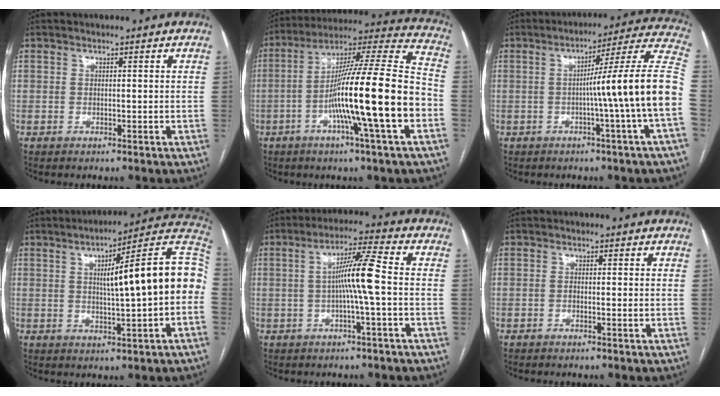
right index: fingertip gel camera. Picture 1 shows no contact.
{"total": 21.1, "force": [-5.9, -0.3, 20.2], "torque": [-0.332, -0.001, -0.108]}
{"total": 15.4, "force": [-2.4, -2.8, 15.0], "torque": [-0.195, 0.016, -0.043]}
{"total": 16.8, "force": [0.8, 1.2, 16.8], "torque": [-0.223, 0.039, 0.009]}
{"total": 7.8, "force": [-0.5, -0.6, 7.8], "torque": [-0.138, 0.013, -0.011]}
{"total": 0.7, "force": [-0.2, 0.0, 0.7], "torque": [-0.012, 0.001, -0.004]}